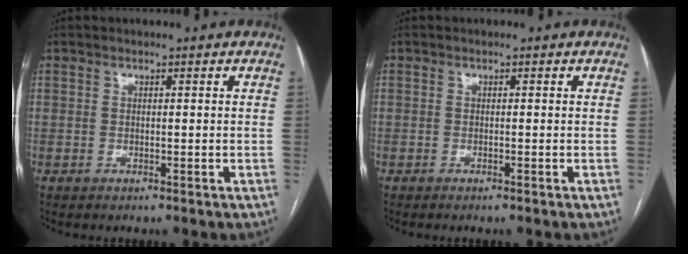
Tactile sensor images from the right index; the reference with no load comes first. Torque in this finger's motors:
{"motor_torque": [0.01, -0.03, 0.02, 0.01]}